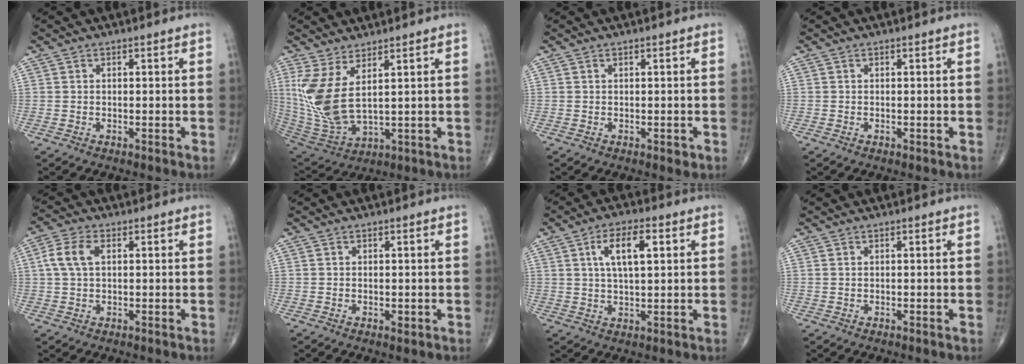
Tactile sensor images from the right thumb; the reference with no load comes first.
{"total": 12.4, "force": [3.7, 4.9, 10.8], "torque": [-0.247, -0.031, 0.092]}
{"total": 0.9, "force": [-0.2, 0.4, 0.8], "torque": [-0.005, -0.002, -0.002]}
{"total": 0.0}
{"total": 5.4, "force": [1.1, 3.1, 4.3], "torque": [-0.103, 0.014, 0.019]}
{"total": 0.8, "force": [-0.2, 0.5, 0.6], "torque": [-0.008, -0.002, -0.003]}
{"total": 8.2, "force": [2.6, 3.2, 7.0], "torque": [-0.118, 0.000, 0.044]}
{"total": 0.0}